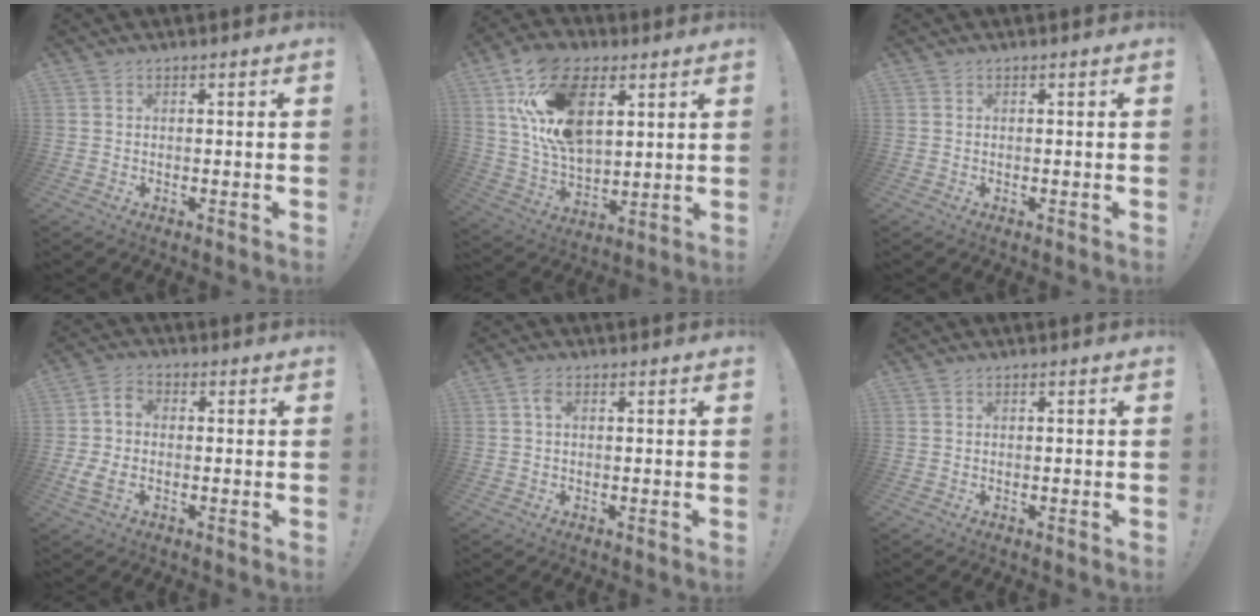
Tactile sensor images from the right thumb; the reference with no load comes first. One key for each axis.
{"total": 20.5, "fx": 8.4, "fy": 12.2, "fz": 14.2, "tx": -0.283, "ty": -0.024, "tz": 0.148}
{"total": 0.0}
{"total": 5.9, "fx": -1.4, "fy": 3.6, "fz": 4.4, "tx": -0.090, "ty": 0.006, "tz": -0.024}
{"total": 2.1, "fx": 0.4, "fy": 1.2, "fz": 1.6, "tx": -0.029, "ty": 0.003, "tz": 0.006}
{"total": 0.0}